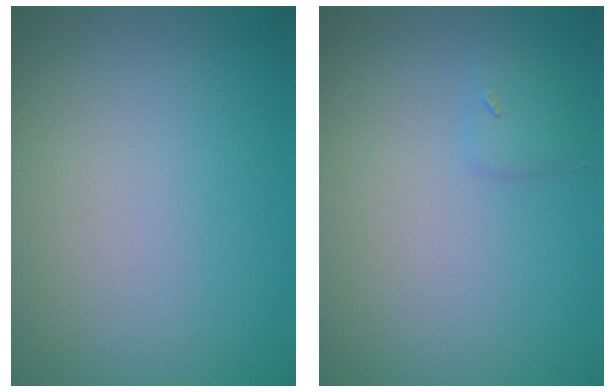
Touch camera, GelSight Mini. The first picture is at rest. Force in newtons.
{"total": 0.9, "press": 0.9, "slide": 0.1}